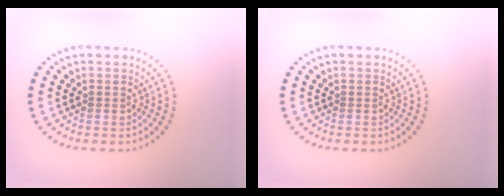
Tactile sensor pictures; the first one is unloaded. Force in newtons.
{"total": 0.0}